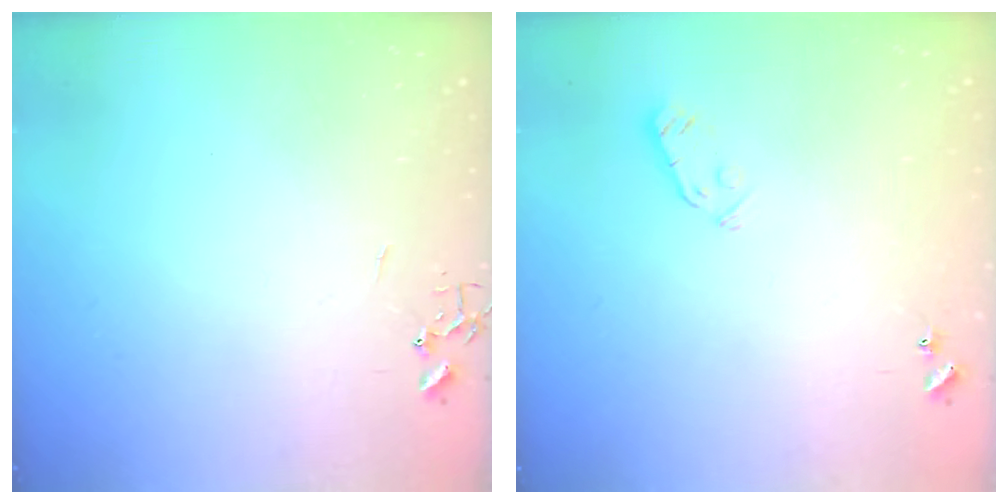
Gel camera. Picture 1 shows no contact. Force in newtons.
{"total": 4.1, "press": 4.0, "slide": 0.7}